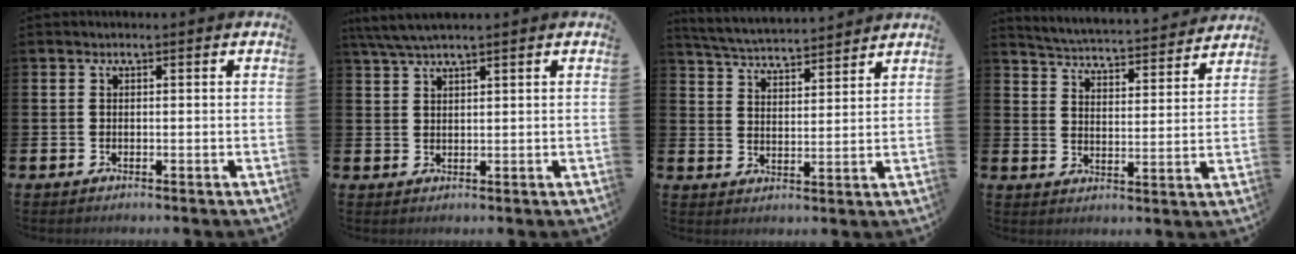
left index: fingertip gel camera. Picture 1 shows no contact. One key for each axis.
{"total": 3.5, "fx": 2.9, "fy": 0.3, "fz": 1.9, "tx": -0.048, "ty": 0.000, "tz": 0.056}
{"total": 4.9, "fx": 4.9, "fy": 0.2, "fz": 0.4, "tx": -0.030, "ty": -0.035, "tz": 0.085}
{"total": 5.0, "fx": 4.9, "fy": 0.3, "fz": 0.4, "tx": -0.033, "ty": -0.043, "tz": 0.083}